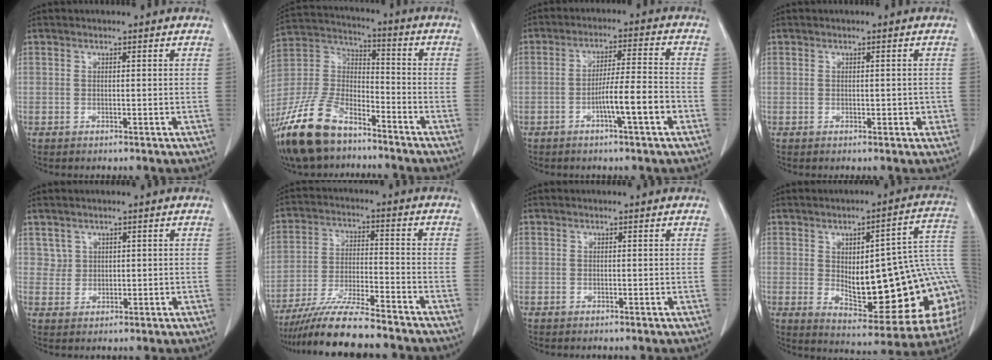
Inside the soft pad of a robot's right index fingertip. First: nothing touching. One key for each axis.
{"total": 17.0, "fx": -12.5, "fy": 6.8, "fz": 9.4, "tx": -0.211, "ty": -0.003, "tz": -0.236}
{"total": 7.5, "fx": -3.1, "fy": 0.0, "fz": 6.8, "tx": -0.114, "ty": 0.005, "tz": -0.052}
{"total": 1.6, "fx": -0.2, "fy": 1.0, "fz": 1.2, "tx": -0.012, "ty": 0.005, "tz": 0.000}
{"total": 2.1, "fx": 1.2, "fy": 1.7, "fz": 0.0, "tx": 0.014, "ty": 0.003, "tz": 0.015}
{"total": 12.8, "fx": -11.2, "fy": 0.5, "fz": 6.2, "tx": -0.104, "ty": -0.016, "tz": -0.190}
{"total": 0.0}
{"total": 22.8, "fx": -0.9, "fy": 5.8, "fz": 22.0, "tx": -0.239, "ty": 0.018, "tz": 0.004}